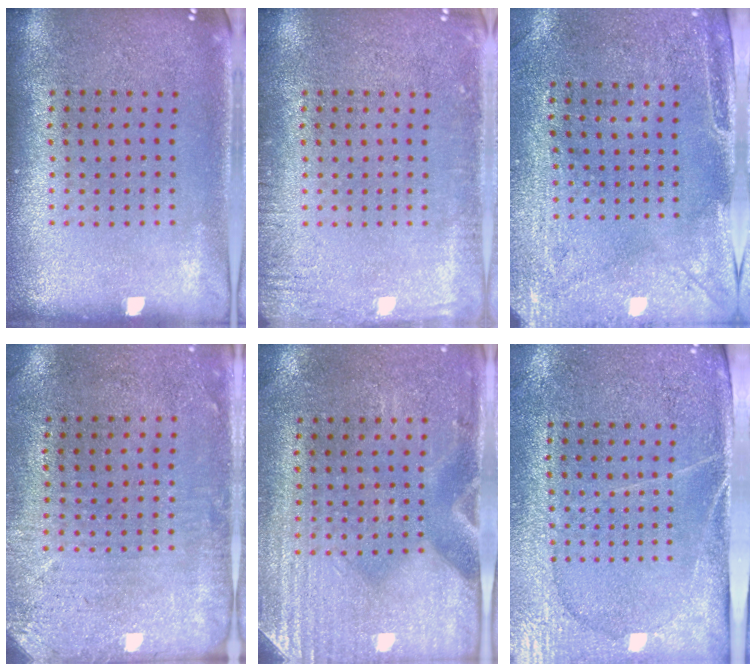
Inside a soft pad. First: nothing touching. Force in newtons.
{"total": 1.8, "press": 1.8, "slide": 0.2}
{"total": 3.0, "press": 2.4, "slide": 1.8}
{"total": 3.0, "press": 2.4, "slide": 1.8}
{"total": 2.9, "press": 2.5, "slide": 1.5}
{"total": 2.9, "press": 2.6, "slide": 1.3}